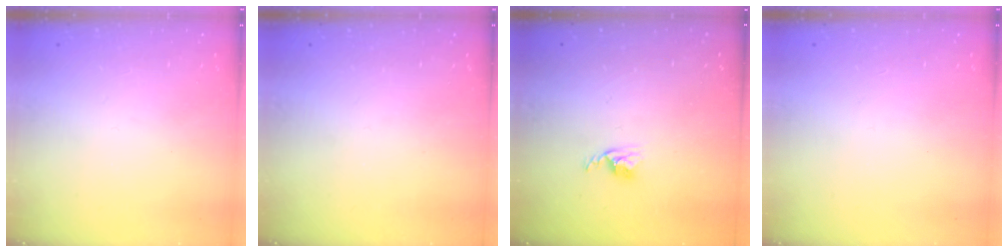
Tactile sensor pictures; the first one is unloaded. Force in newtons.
{"total": 0.0}
{"total": 2.9, "press": 2.9, "slide": 0.4}
{"total": 0.0}